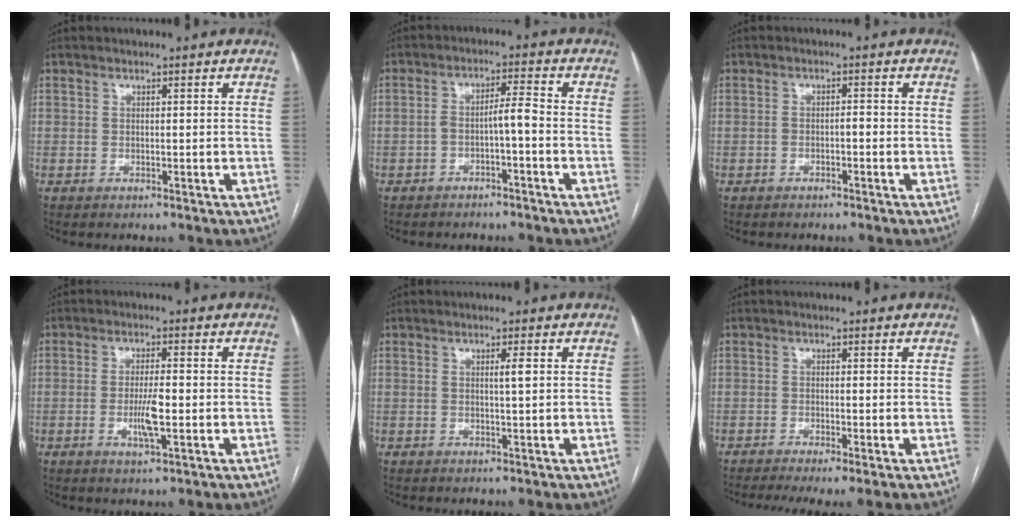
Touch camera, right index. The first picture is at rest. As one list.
[{"total": 3.7, "force": [-1.5, 0.4, 3.3], "torque": [-0.056, 0.017, -0.023]}, {"total": 1.1, "force": [-0.5, 0.4, 0.9], "torque": [-0.014, 0.005, -0.009]}, {"total": 4.7, "force": [-1.0, 0.6, 4.5], "torque": [-0.088, -0.007, -0.016]}, {"total": 1.4, "force": [0.4, -0.2, 1.4], "torque": [-0.024, 0.000, 0.006]}, {"total": 4.6, "force": [-3.0, 0.6, 3.5], "torque": [-0.058, -0.014, -0.051]}]